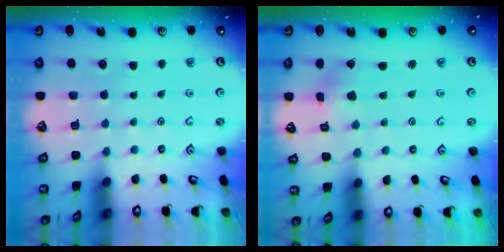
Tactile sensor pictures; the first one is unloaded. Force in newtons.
{"total": 1.4, "press": 1.4, "slide": 0.1}